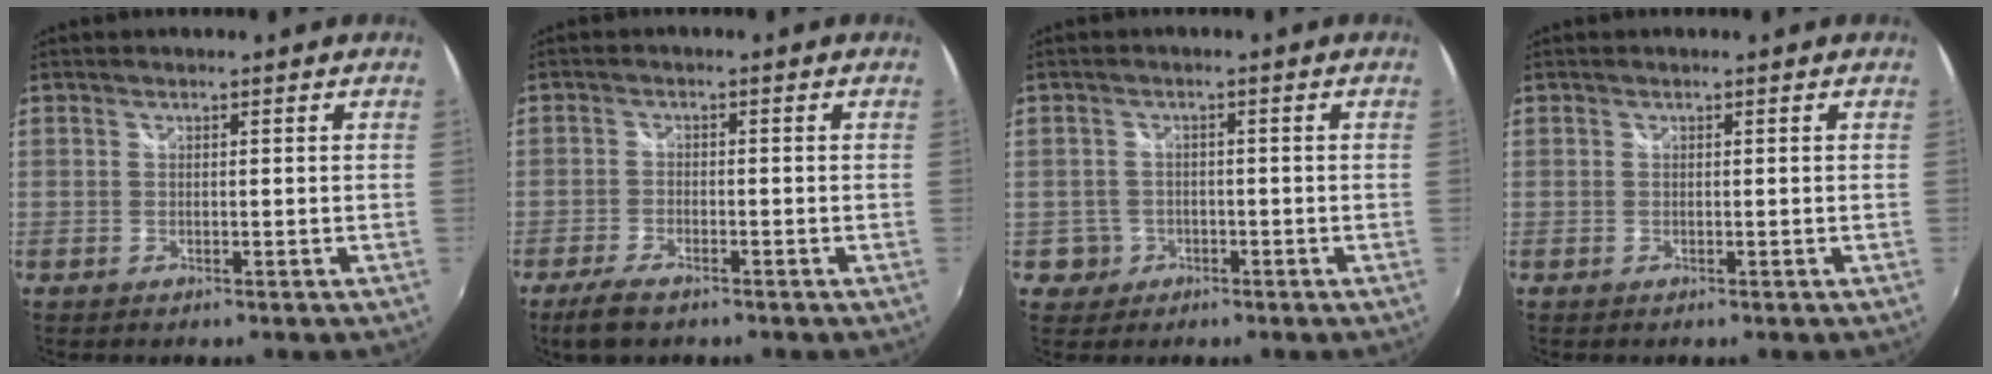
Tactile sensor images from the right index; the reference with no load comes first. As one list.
[{"total": 5.2, "force": [-3.8, 1.7, 3.0], "torque": [-0.082, -0.012, -0.073]}, {"total": 3.8, "force": [-1.2, 3.6, 0.0], "torque": [-0.007, 0.014, -0.018]}, {"total": 0.0}]